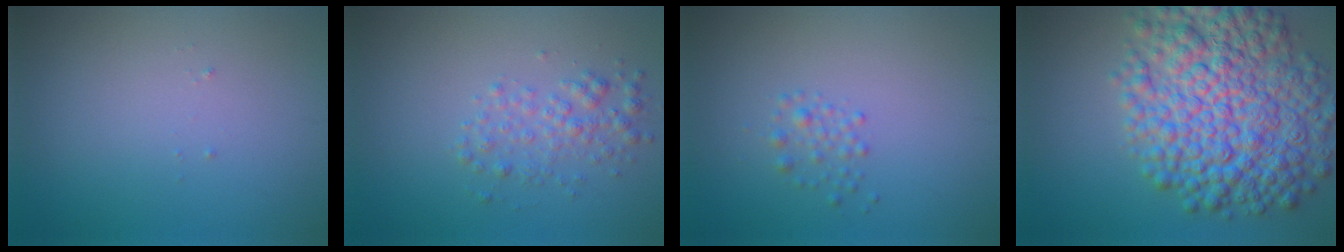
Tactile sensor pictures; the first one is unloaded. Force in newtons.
{"total": 2.3, "press": 2.3, "slide": 0.1}
{"total": 1.2, "press": 1.2, "slide": 0.0}
{"total": 11.5, "press": 11.5, "slide": 0.2}